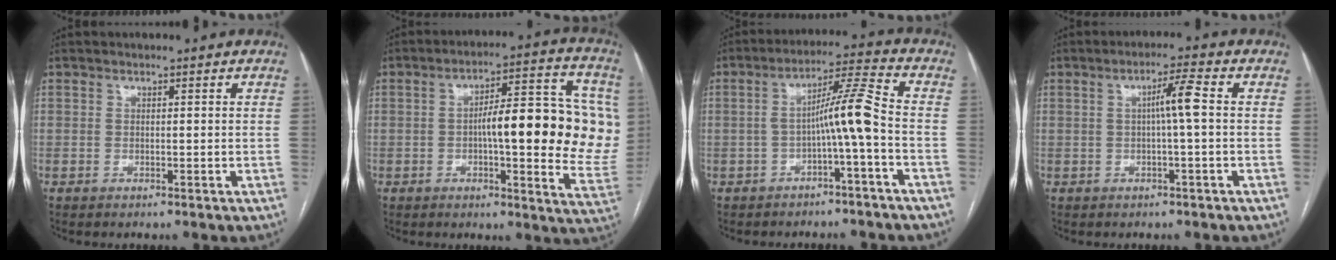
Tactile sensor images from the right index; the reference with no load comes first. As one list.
[{"total": 19.1, "force": [0.8, 4.5, 18.5], "torque": [-0.202, 0.029, 0.016]}, {"total": 7.3, "force": [-1.9, -0.8, 7.0], "torque": [-0.115, 0.025, -0.029]}, {"total": 4.2, "force": [0.3, -0.3, 4.1], "torque": [-0.070, 0.008, 0.006]}]